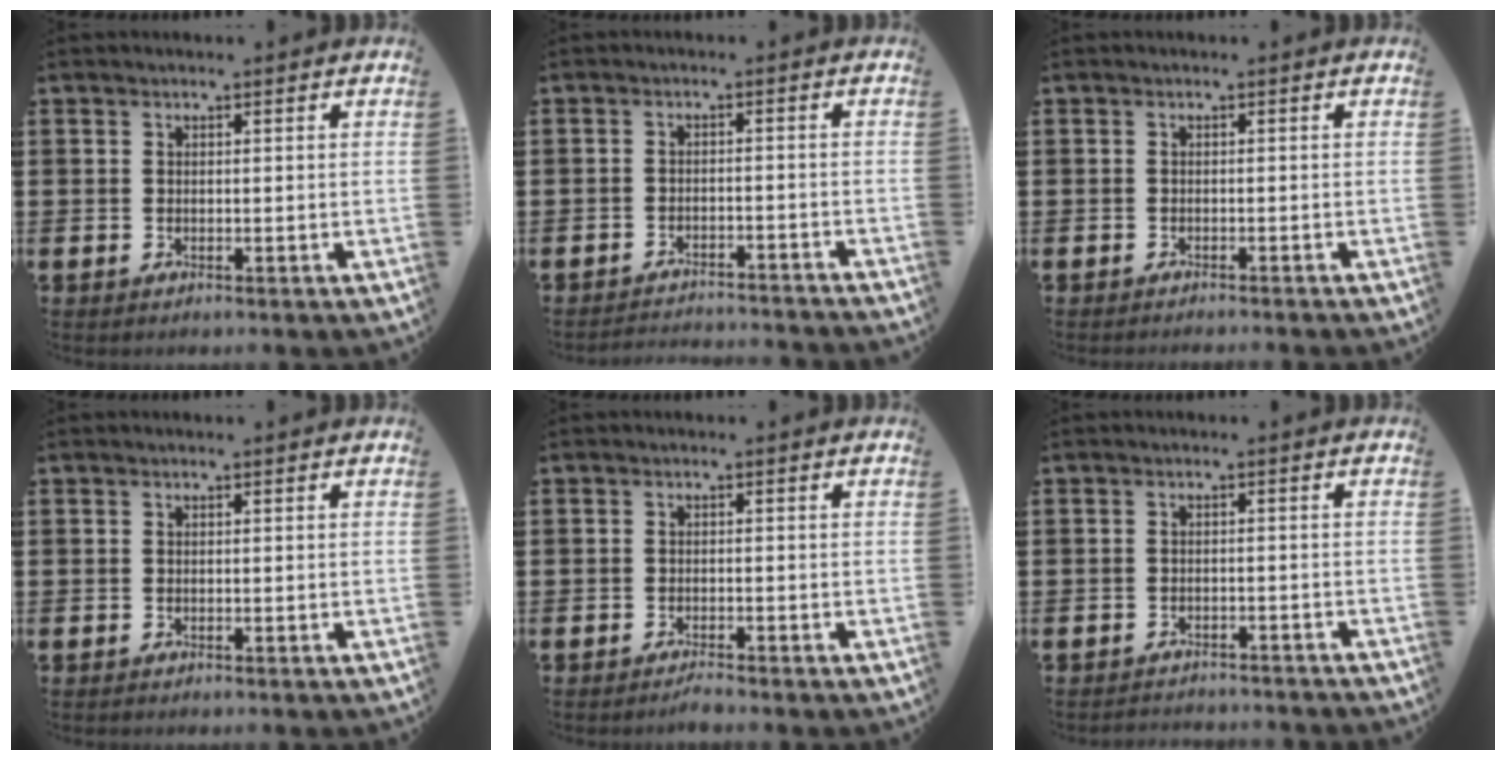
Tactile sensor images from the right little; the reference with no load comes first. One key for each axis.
{"total": 2.4, "fx": -2.4, "fy": -0.2, "fz": -0.1, "tx": -0.002, "ty": 0.004, "tz": -0.051}
{"total": 0.7, "fx": -0.6, "fy": -0.2, "fz": 0.0, "tx": 0.001, "ty": -0.001, "tz": -0.014}
{"total": 0.0}
{"total": 1.1, "fx": -1.1, "fy": 0.0, "fz": 0.3, "tx": -0.007, "ty": -0.001, "tz": -0.021}
{"total": 1.6, "fx": -1.6, "fy": -0.1, "fz": -0.2, "tx": -0.002, "ty": 0.005, "tz": -0.034}